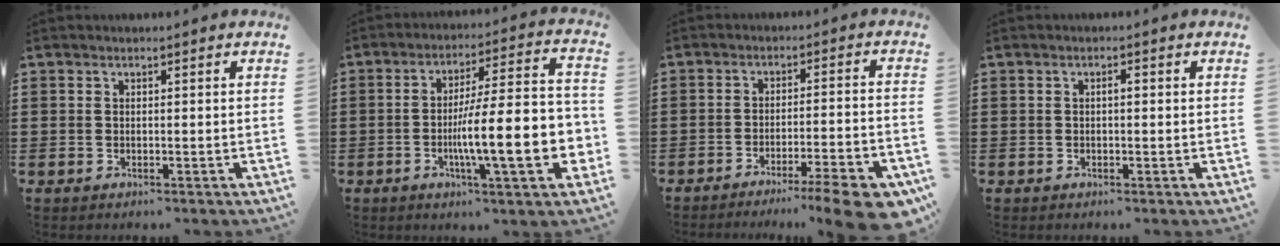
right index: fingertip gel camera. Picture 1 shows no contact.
{"total": 15.0, "force": [-3.7, 2.8, 14.3], "torque": [-0.226, -0.019, -0.068]}
{"total": 7.3, "force": [-5.6, -0.1, 4.6], "torque": [-0.069, -0.004, -0.101]}
{"total": 0.9, "force": [0.0, 0.2, 0.9], "torque": [-0.017, 0.001, -0.001]}